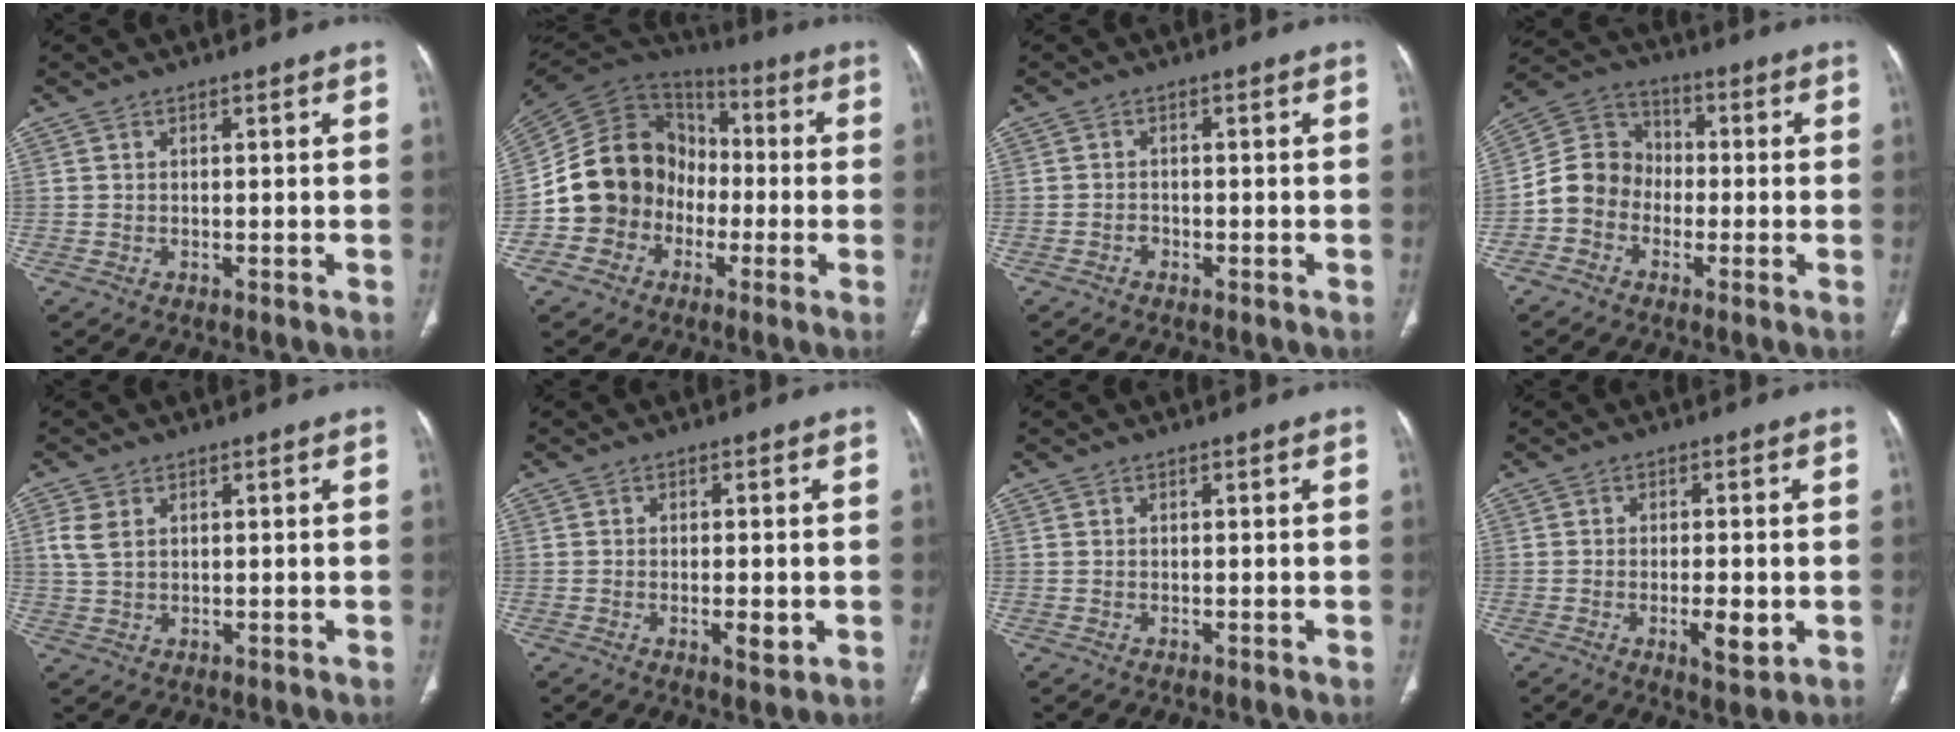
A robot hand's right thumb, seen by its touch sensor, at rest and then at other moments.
{"total": 17.4, "force": [-4.2, 15.3, 6.9], "torque": [-0.094, 0.062, -0.077]}
{"total": 1.2, "force": [-0.8, 0.9, 0.3], "torque": [-0.002, 0.006, -0.016]}
{"total": 9.2, "force": [-2.5, 8.1, 3.6], "torque": [-0.049, 0.037, -0.060]}
{"total": 3.6, "force": [1.3, 2.2, 2.5], "torque": [-0.060, 0.002, 0.032]}
{"total": 3.5, "force": [-0.9, 1.3, 3.1], "torque": [-0.046, -0.005, -0.013]}
{"total": 0.0}
{"total": 5.6, "force": [-1.4, 2.0, 5.0], "torque": [-0.074, -0.008, -0.019]}